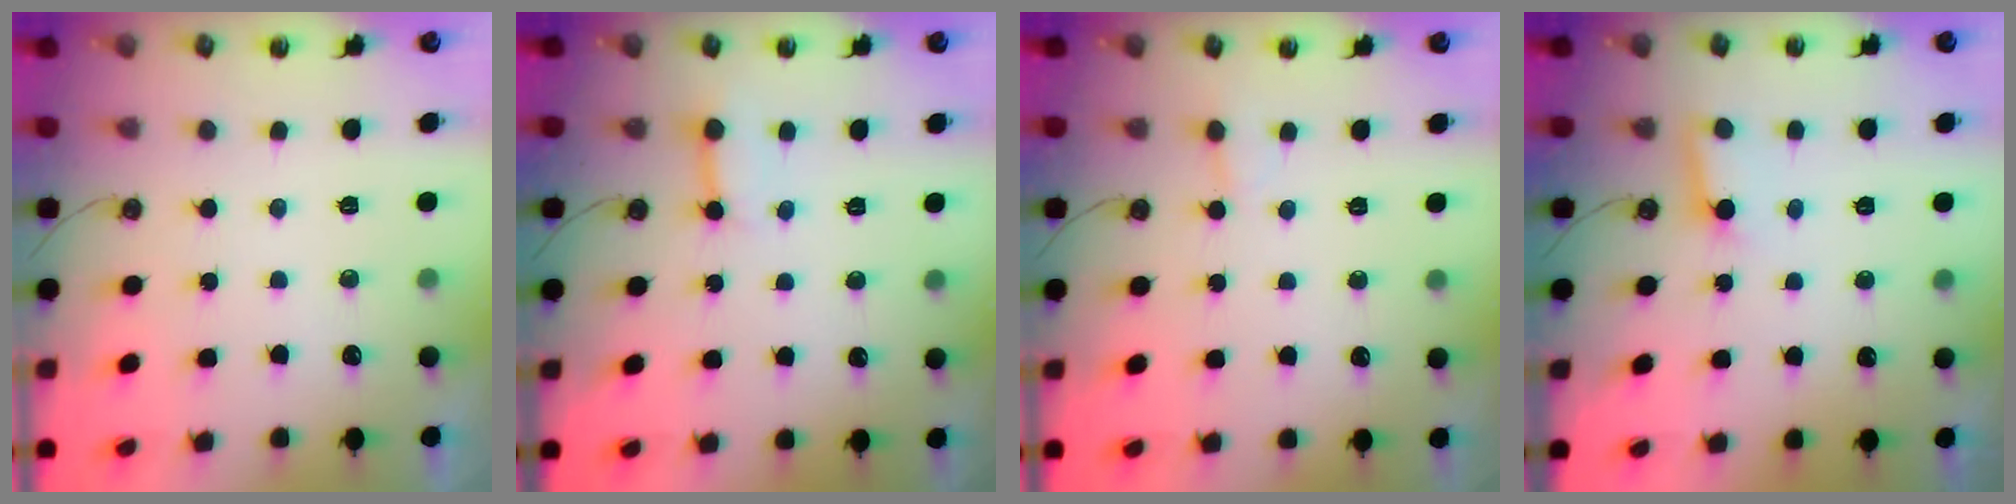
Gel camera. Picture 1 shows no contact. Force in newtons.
{"total": 3.5, "press": 3.5, "slide": 0.4}
{"total": 3.8, "press": 3.8, "slide": 0.3}
{"total": 3.0, "press": 3.0, "slide": 0.2}